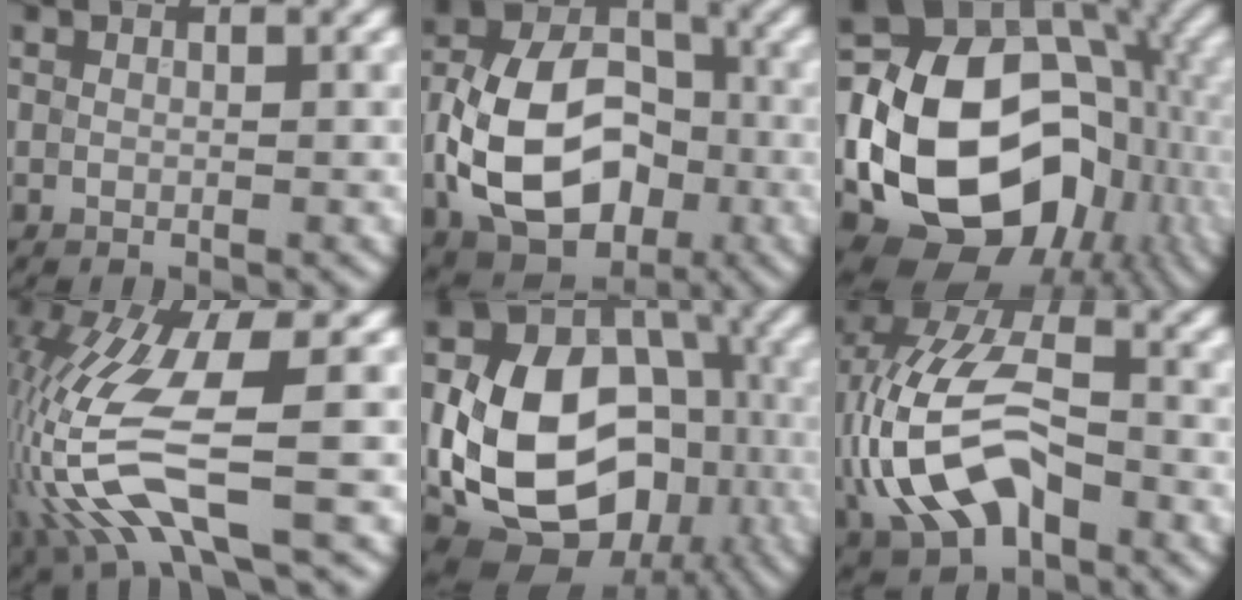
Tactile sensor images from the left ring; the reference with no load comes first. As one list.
[{"total": 12.1, "force": [-2.9, 8.2, 8.4], "torque": [-0.156, 0.001, -0.061]}, {"total": 16.8, "force": [-3.5, 12.4, 10.8], "torque": [-0.168, -0.016, -0.062]}, {"total": 10.0, "force": [-2.4, 2.7, 9.3], "torque": [-0.215, -0.006, -0.048]}, {"total": 15.0, "force": [-2.9, 10.9, 9.8], "torque": [-0.170, -0.027, -0.048]}, {"total": 11.0, "force": [-2.4, 6.8, 8.4], "torque": [-0.176, 0.005, -0.052]}]